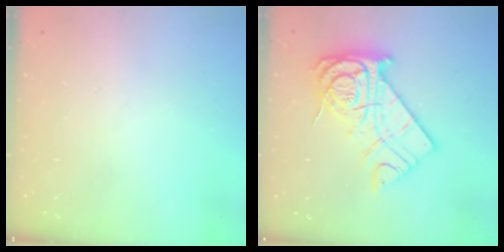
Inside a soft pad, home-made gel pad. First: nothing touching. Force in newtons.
{"total": 16.8, "press": 16.7, "slide": 1.7}